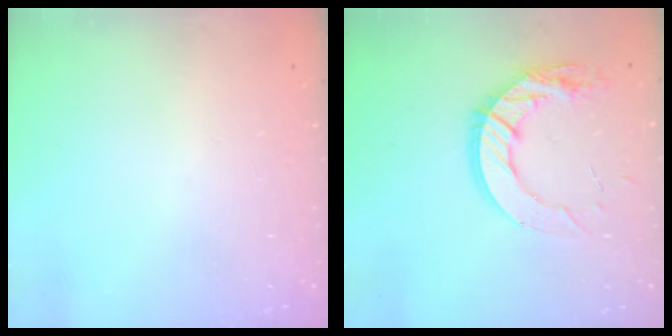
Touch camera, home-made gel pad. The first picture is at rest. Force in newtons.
{"total": 13.8, "press": 13.8, "slide": 1.0}